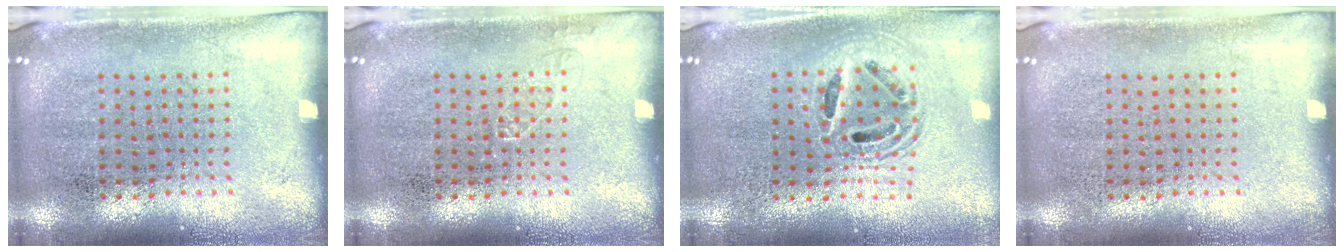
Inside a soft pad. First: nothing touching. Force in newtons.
{"total": 0.6, "press": 0.6, "slide": 0.0}
{"total": 1.8, "press": 1.5, "slide": 1.0}
{"total": 0.0}